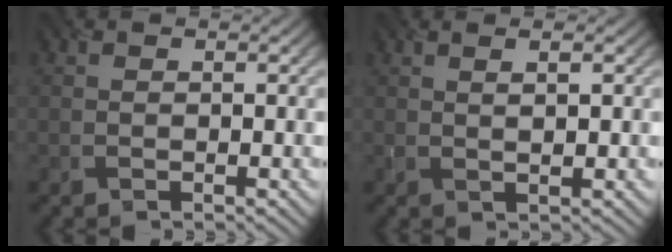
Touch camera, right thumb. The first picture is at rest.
{"total": 1.0, "force": [0.7, 0.1, 0.8], "torque": [-0.010, 0.006, 0.015]}